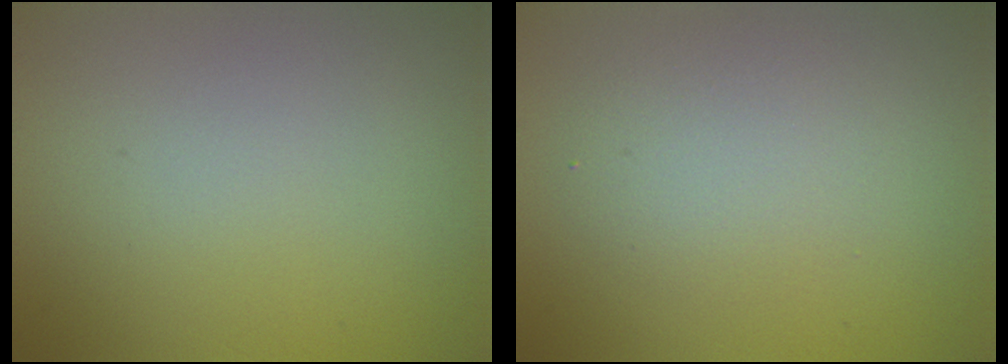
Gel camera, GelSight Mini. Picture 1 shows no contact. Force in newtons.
{"total": 2.9, "press": 2.8, "slide": 0.3}